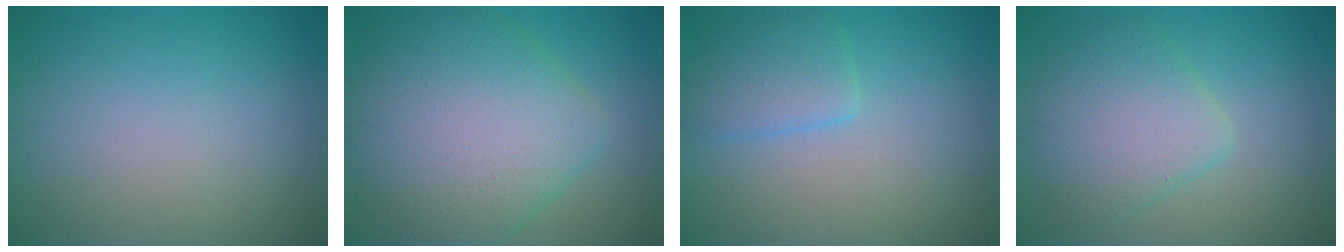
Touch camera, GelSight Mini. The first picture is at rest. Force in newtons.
{"total": 10.2, "press": 10.2, "slide": 0.4}
{"total": 2.8, "press": 2.8, "slide": 0.3}
{"total": 5.2, "press": 5.2, "slide": 0.3}